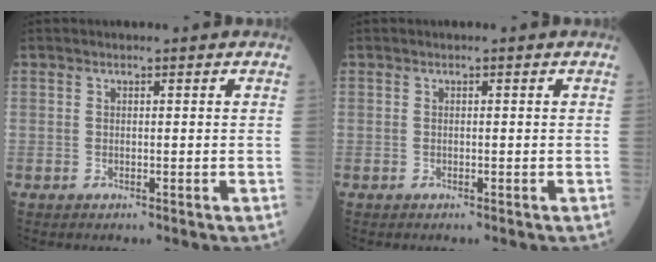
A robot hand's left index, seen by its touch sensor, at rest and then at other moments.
{"total": 0.0}